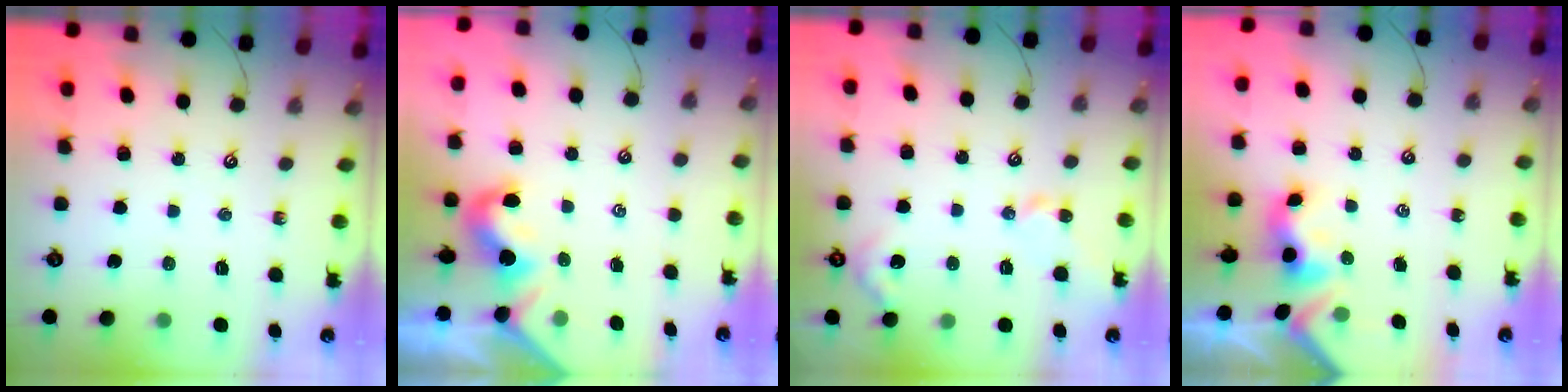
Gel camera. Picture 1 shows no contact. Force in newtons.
{"total": 1.9, "press": 1.8, "slide": 0.6}
{"total": 4.7, "press": 4.7, "slide": 0.6}
{"total": 3.0, "press": 3.0, "slide": 0.6}